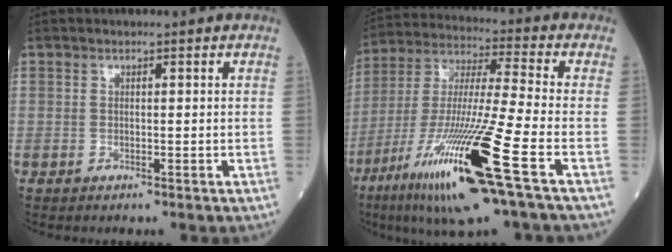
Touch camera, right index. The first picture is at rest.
{"total": 20.4, "force": [-9.4, -0.2, 18.1], "torque": [-0.369, -0.046, -0.179]}